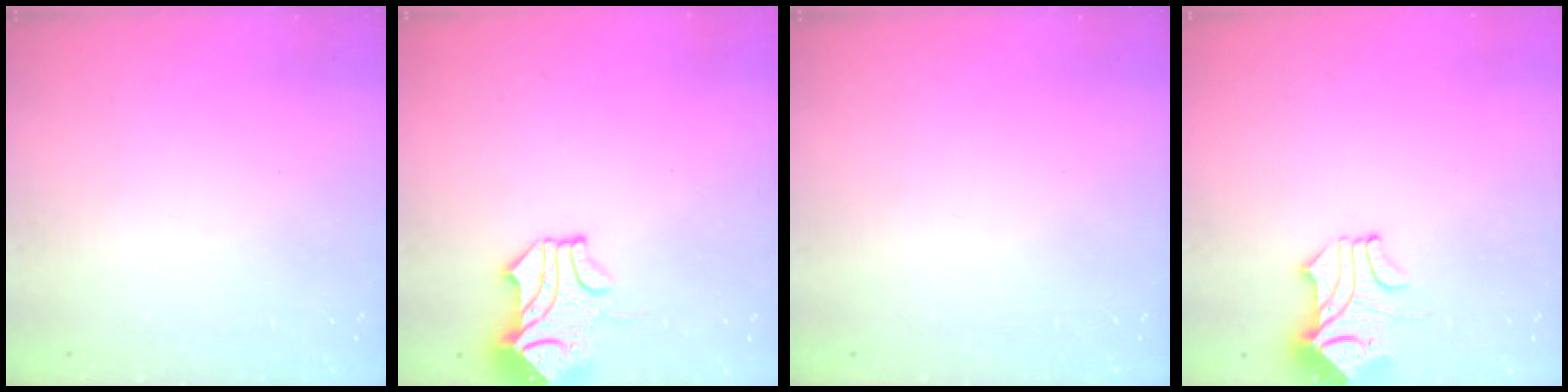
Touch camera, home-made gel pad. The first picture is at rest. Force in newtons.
{"total": 1.5, "press": 0.8, "slide": 1.3}
{"total": 0.0}
{"total": 1.9, "press": 1.5, "slide": 1.1}